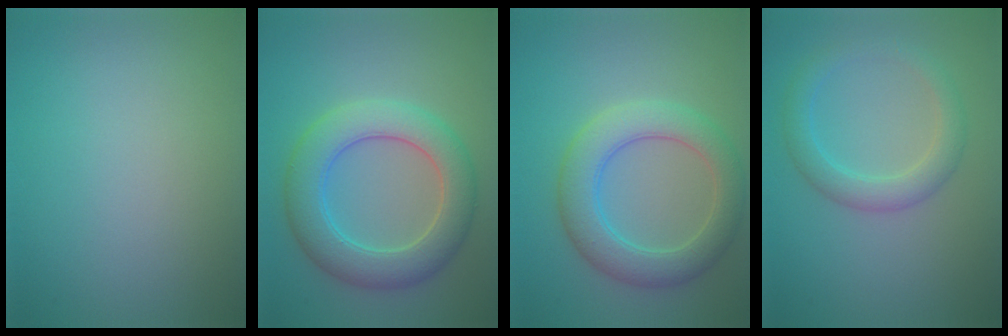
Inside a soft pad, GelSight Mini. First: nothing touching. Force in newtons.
{"total": 6.4, "press": 6.4, "slide": 0.2}
{"total": 5.5, "press": 5.5, "slide": 0.3}
{"total": 3.1, "press": 3.1, "slide": 0.0}